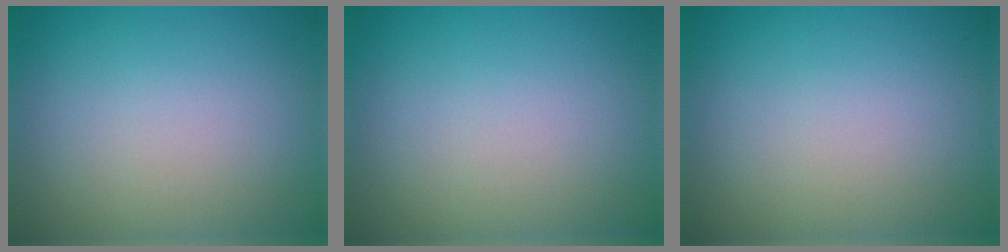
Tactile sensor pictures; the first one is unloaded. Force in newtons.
{"total": 0.0}
{"total": 0.0}